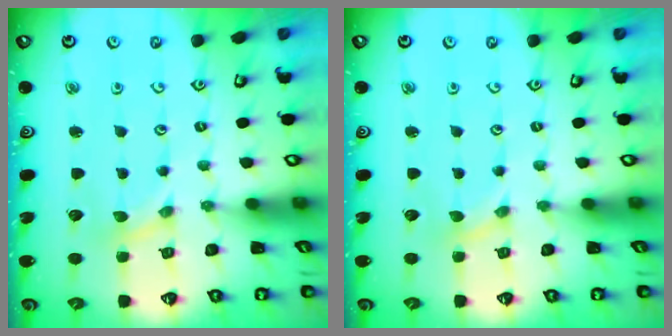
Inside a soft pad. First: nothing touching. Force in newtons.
{"total": 0.0}